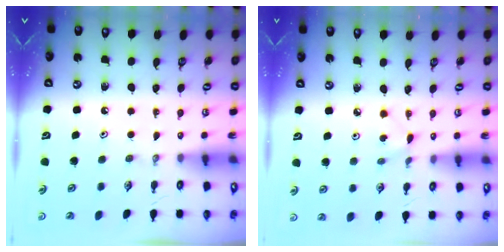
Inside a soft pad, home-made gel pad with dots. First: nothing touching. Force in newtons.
{"total": 2.3, "press": 2.3, "slide": 0.3}